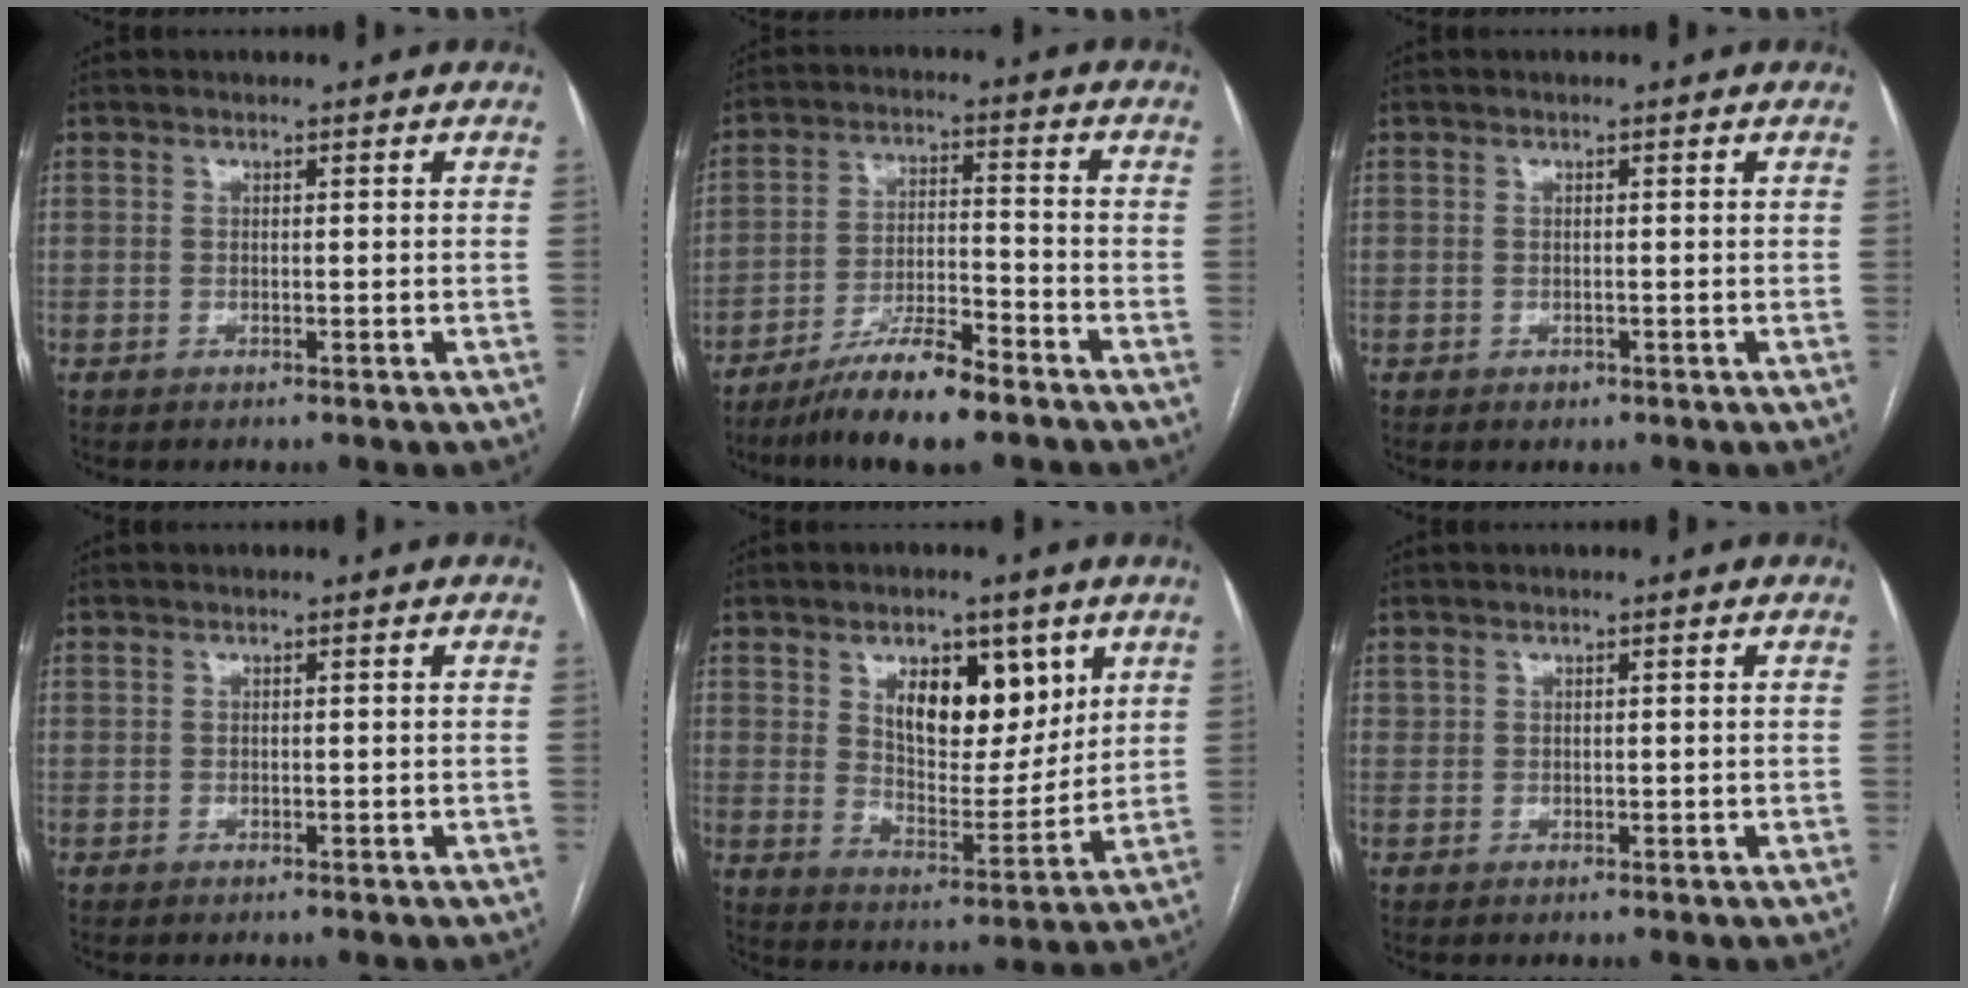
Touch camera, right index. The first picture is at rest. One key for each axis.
{"total": 10.1, "fx": -7.5, "fy": 1.4, "fz": 6.7, "tx": -0.120, "ty": -0.016, "tz": -0.135}
{"total": 0.9, "fx": -0.4, "fy": 0.8, "fz": 0.2, "tx": -0.001, "ty": 0.003, "tz": -0.003}
{"total": 0.6, "fx": 0.3, "fy": 0.3, "fz": 0.4, "tx": -0.006, "ty": -0.001, "tz": 0.007}
{"total": 11.6, "fx": 5.3, "fy": 5.6, "fz": 8.7, "tx": -0.132, "ty": 0.002, "tz": 0.096}
{"total": 1.3, "fx": 0.7, "fy": 0.9, "fz": 0.5, "tx": -0.006, "ty": -0.001, "tz": 0.018}